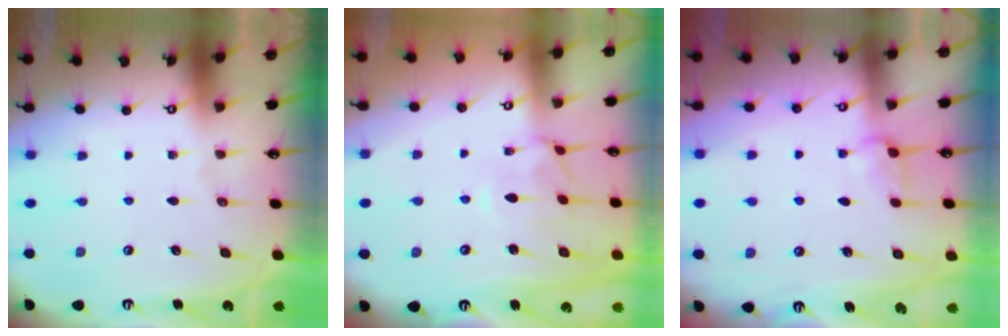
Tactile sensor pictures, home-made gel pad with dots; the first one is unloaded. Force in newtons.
{"total": 0.6, "press": 0.0, "slide": 0.6}
{"total": 2.7, "press": 2.6, "slide": 0.6}